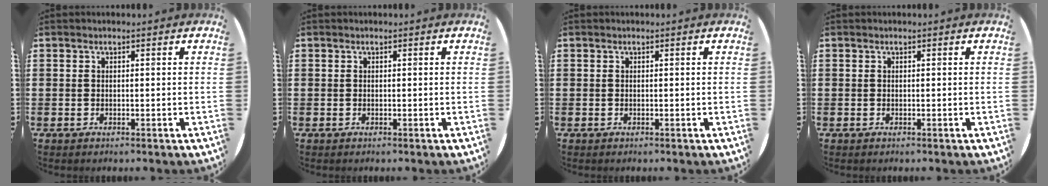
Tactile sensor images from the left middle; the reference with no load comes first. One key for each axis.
{"total": 0.0}
{"total": 0.0}
{"total": 0.0}